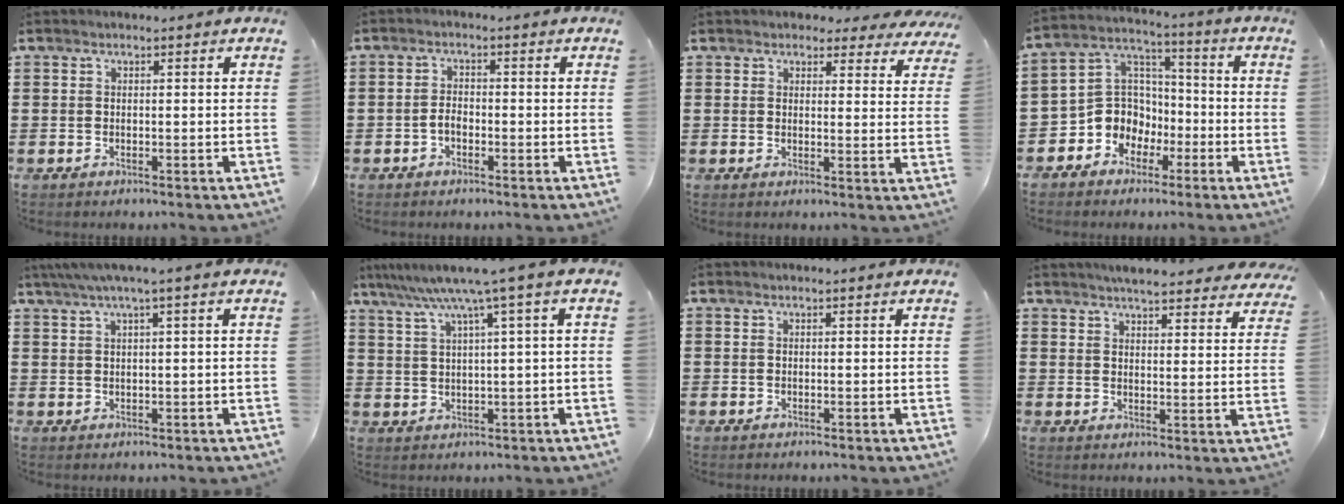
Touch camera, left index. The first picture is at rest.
{"total": 2.0, "force": [-0.9, 1.0, 1.5], "torque": [-0.039, 0.001, -0.020]}
{"total": 3.4, "force": [3.1, 1.0, 0.9], "torque": [-0.020, -0.006, 0.056]}
{"total": 7.9, "force": [-3.2, 7.2, 1.3], "torque": [-0.066, 0.007, -0.065]}
{"total": 2.2, "force": [0.8, -0.3, 2.1], "torque": [-0.038, -0.003, 0.012]}
{"total": 6.5, "force": [2.9, -0.6, 5.8], "torque": [-0.120, -0.017, 0.043]}
{"total": 0.0}
{"total": 4.9, "force": [4.7, 0.2, 1.4], "torque": [-0.033, -0.016, 0.085]}